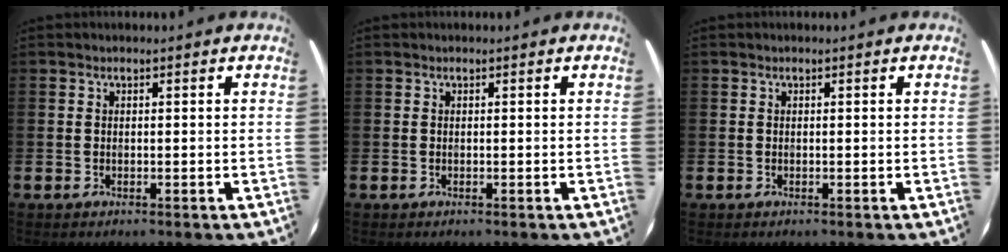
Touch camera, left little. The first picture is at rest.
{"total": 0.0}
{"total": 0.0}